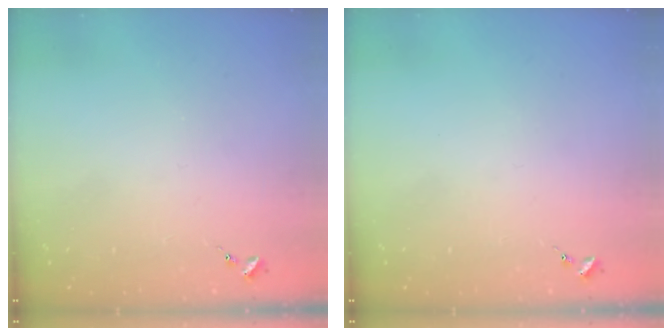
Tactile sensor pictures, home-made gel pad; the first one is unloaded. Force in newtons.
{"total": 0.0}